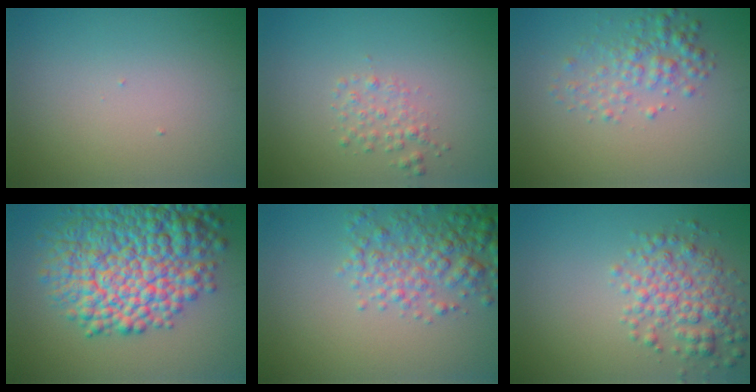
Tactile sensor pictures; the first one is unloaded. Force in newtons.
{"total": 1.5, "press": 1.5, "slide": 0.1}
{"total": 2.8, "press": 2.8, "slide": 0.0}
{"total": 12.2, "press": 12.2, "slide": 0.1}
{"total": 4.4, "press": 4.4, "slide": 0.1}
{"total": 3.9, "press": 3.9, "slide": 0.1}